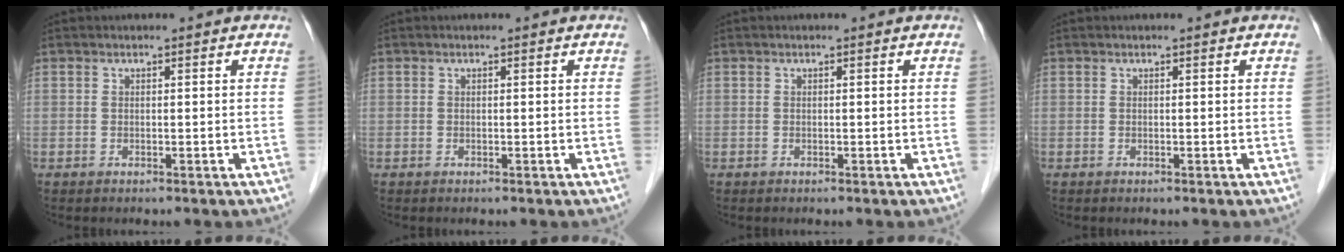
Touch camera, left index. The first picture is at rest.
{"total": 0.0}
{"total": 0.0}
{"total": 0.0}